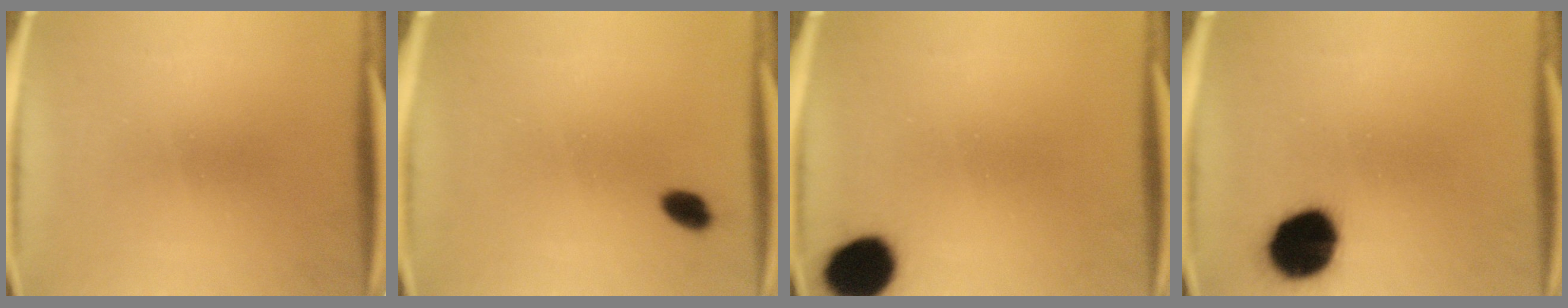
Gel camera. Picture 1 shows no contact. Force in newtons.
{"total": 2.9}
{"total": 11.2}
{"total": 14.1}